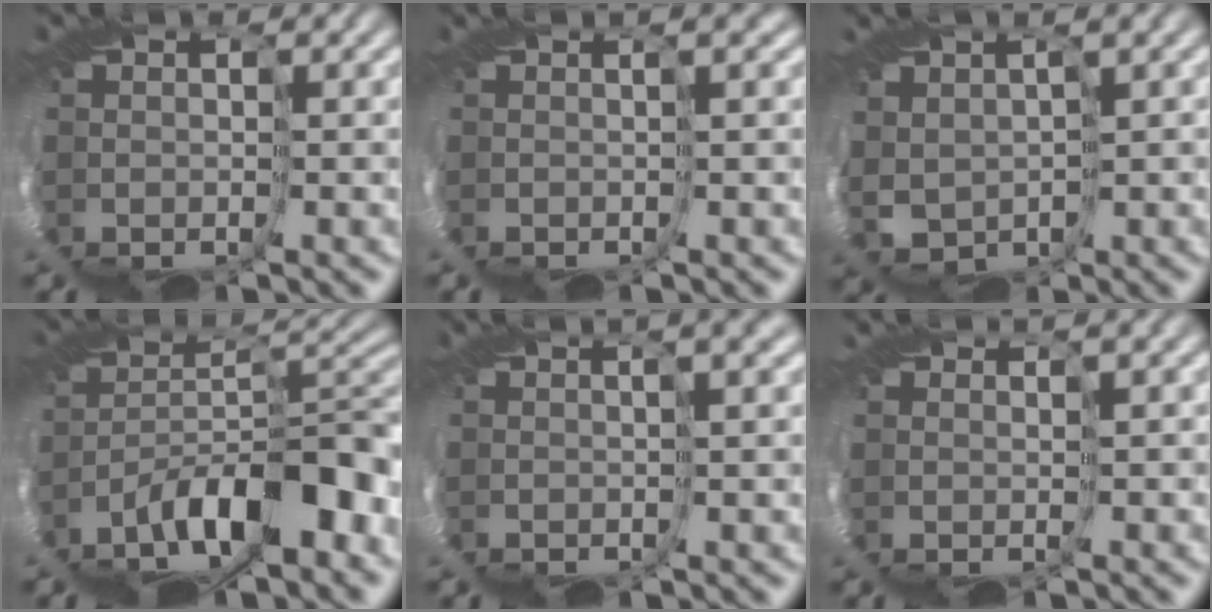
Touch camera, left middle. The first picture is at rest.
{"total": 3.2, "force": [-0.6, -2.5, -1.9], "torque": [0.032, -0.007, 0.004]}
{"total": 2.0, "force": [1.7, 0.3, -1.0], "torque": [-0.019, -0.021, 0.030]}
{"total": 6.3, "force": [-4.6, -0.1, 4.2], "torque": [-0.082, 0.011, -0.074]}
{"total": 2.9, "force": [-0.2, -2.8, -0.9], "torque": [0.010, -0.001, 0.011]}
{"total": 2.6, "force": [1.0, -2.0, -1.4], "torque": [0.032, 0.001, 0.021]}